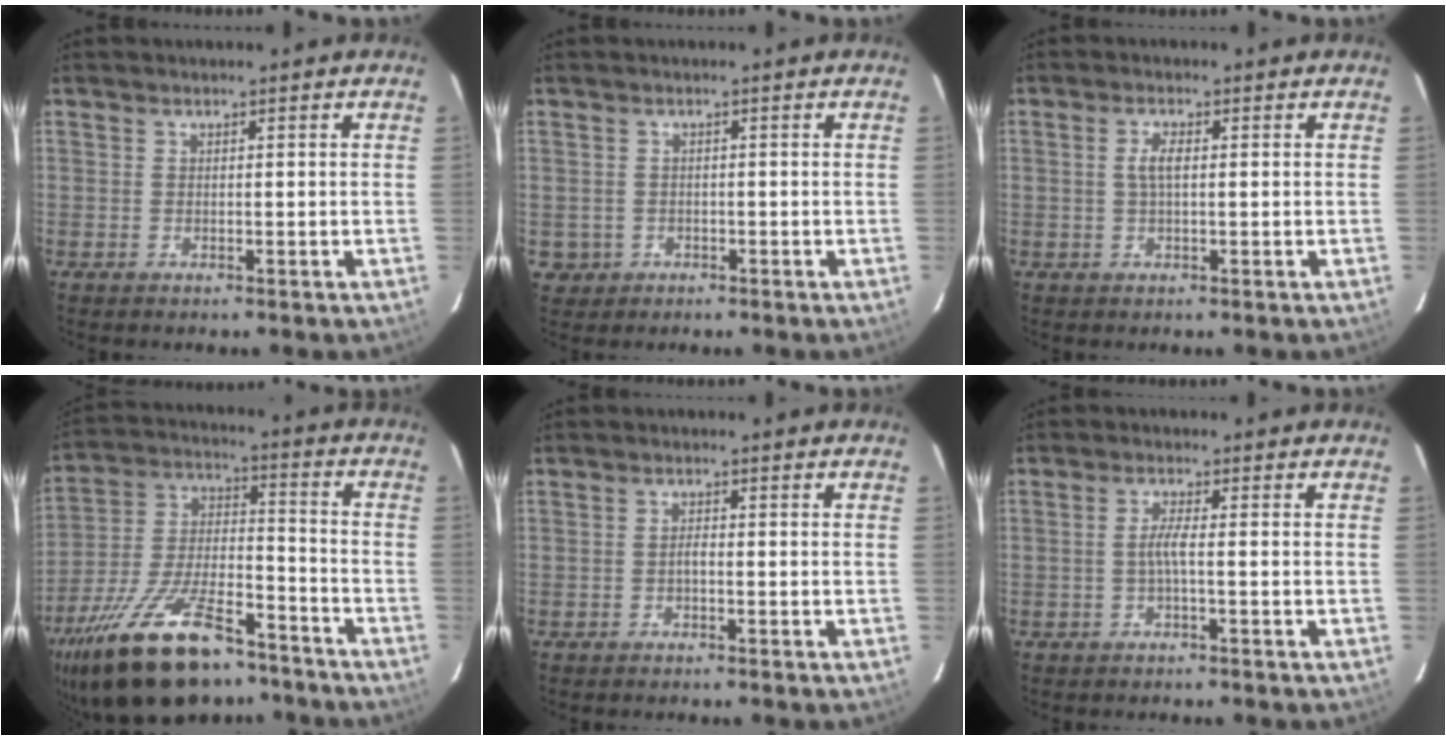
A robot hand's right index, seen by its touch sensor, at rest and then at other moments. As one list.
[{"total": 3.4, "force": [-0.9, 3.2, 0.5], "torque": [-0.019, 0.006, -0.006]}, {"total": 2.6, "force": [0.2, 0.9, 2.5], "torque": [-0.052, 0.004, 0.005]}, {"total": 25.2, "force": [-17.3, 10.0, 15.2], "torque": [-0.305, -0.013, -0.282]}, {"total": 1.1, "force": [-0.6, 0.3, 0.9], "torque": [-0.017, 0.006, -0.012]}, {"total": 2.3, "force": [-0.7, -0.3, 2.2], "torque": [-0.045, 0.001, -0.015]}]